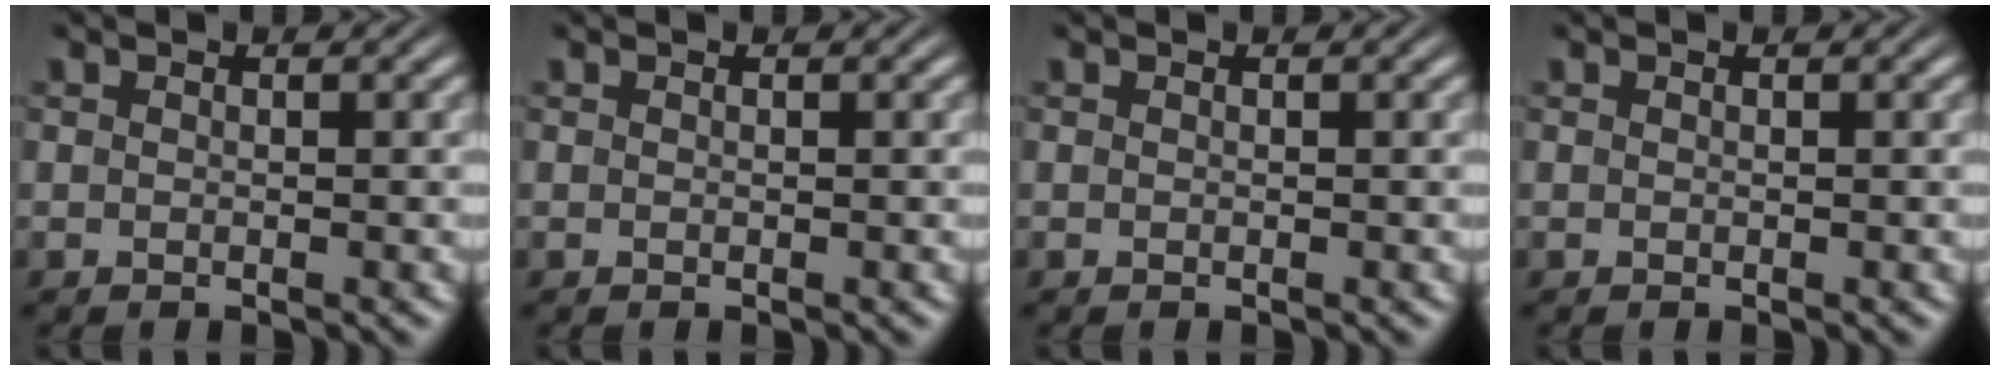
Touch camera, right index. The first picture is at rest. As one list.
[{"total": 0.0}, {"total": 0.0}, {"total": 0.0}]